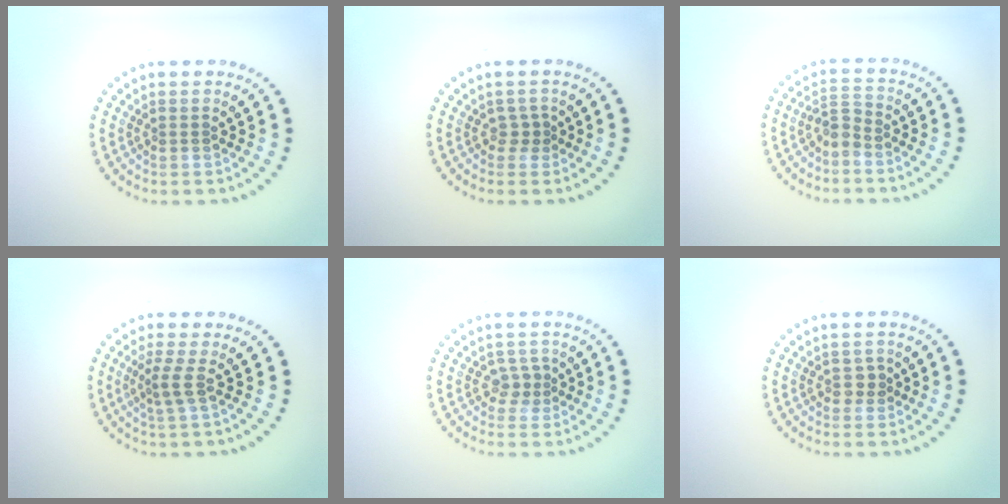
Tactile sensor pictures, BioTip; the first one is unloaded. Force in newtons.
{"total": 1.0, "press": 0.8, "slide": 0.6}
{"total": 1.7, "press": 1.4, "slide": 1.0}
{"total": 1.9, "press": 1.2, "slide": 1.4}
{"total": 1.6, "press": 1.2, "slide": 1.1}
{"total": 1.0, "press": 1.0, "slide": 0.4}